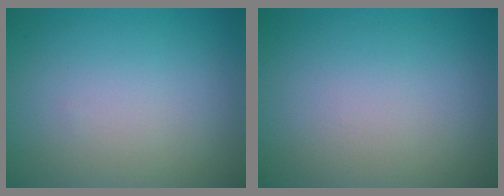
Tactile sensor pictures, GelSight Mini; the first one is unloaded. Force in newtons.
{"total": 0.0}